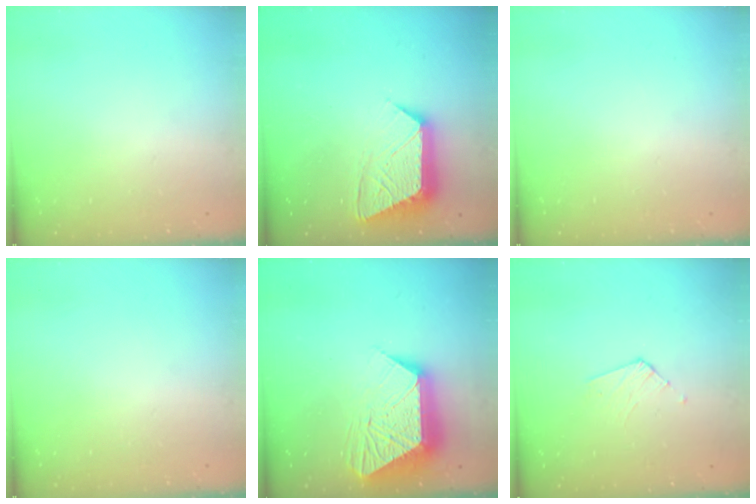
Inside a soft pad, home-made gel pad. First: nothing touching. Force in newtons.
{"total": 12.6, "press": 12.6, "slide": 1.0}
{"total": 0.0}
{"total": 0.0}
{"total": 17.7, "press": 17.6, "slide": 1.6}
{"total": 3.1, "press": 3.1, "slide": 0.3}